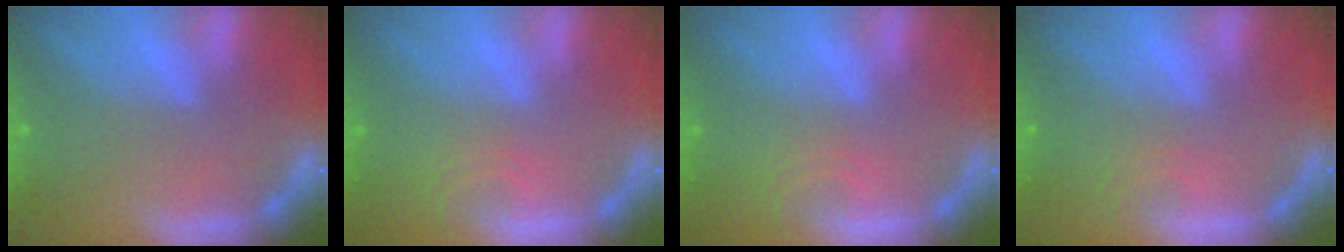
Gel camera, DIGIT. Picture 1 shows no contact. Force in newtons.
{"total": 1.9}
{"total": 1.9}
{"total": 1.4}